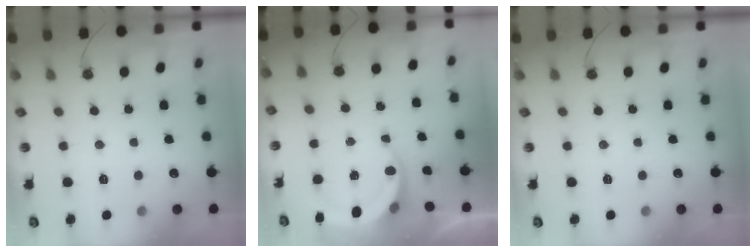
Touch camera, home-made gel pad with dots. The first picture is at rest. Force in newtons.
{"total": 4.7, "press": 4.7, "slide": 0.2}
{"total": 0.0}